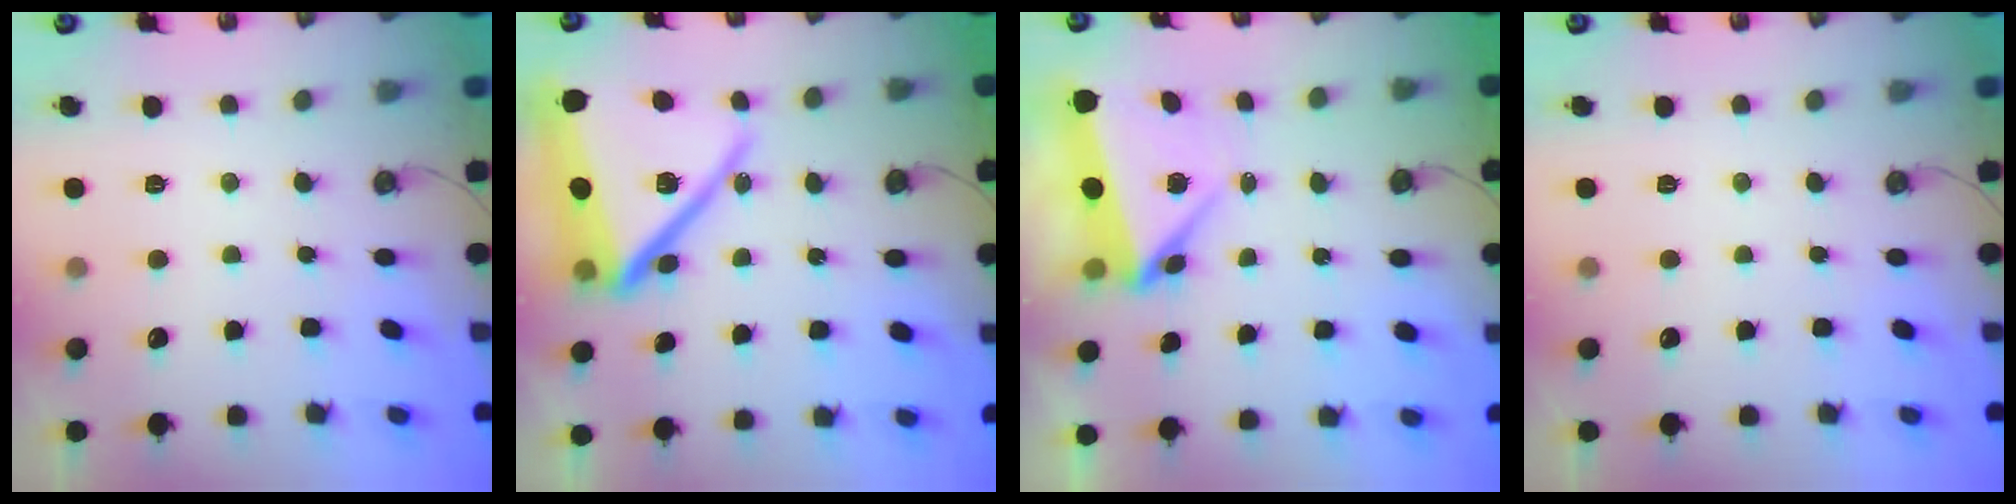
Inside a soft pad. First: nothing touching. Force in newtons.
{"total": 23.0, "press": 22.9, "slide": 1.8}
{"total": 5.0, "press": 4.8, "slide": 1.6}
{"total": 0.0}